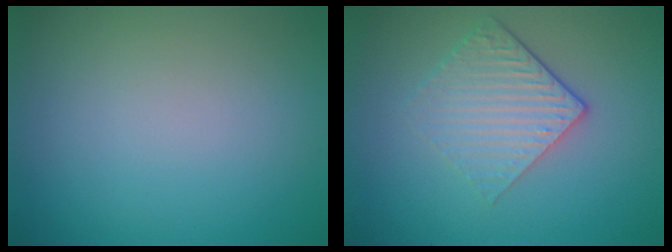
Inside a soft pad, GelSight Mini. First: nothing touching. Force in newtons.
{"total": 3.8, "press": 2.8, "slide": 2.6}